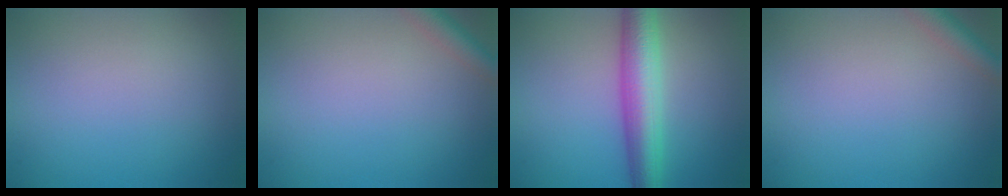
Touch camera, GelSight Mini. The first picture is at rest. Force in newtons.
{"total": 2.2, "press": 2.2, "slide": 0.2}
{"total": 6.0, "press": 6.0, "slide": 0.1}
{"total": 2.2, "press": 2.2, "slide": 0.2}